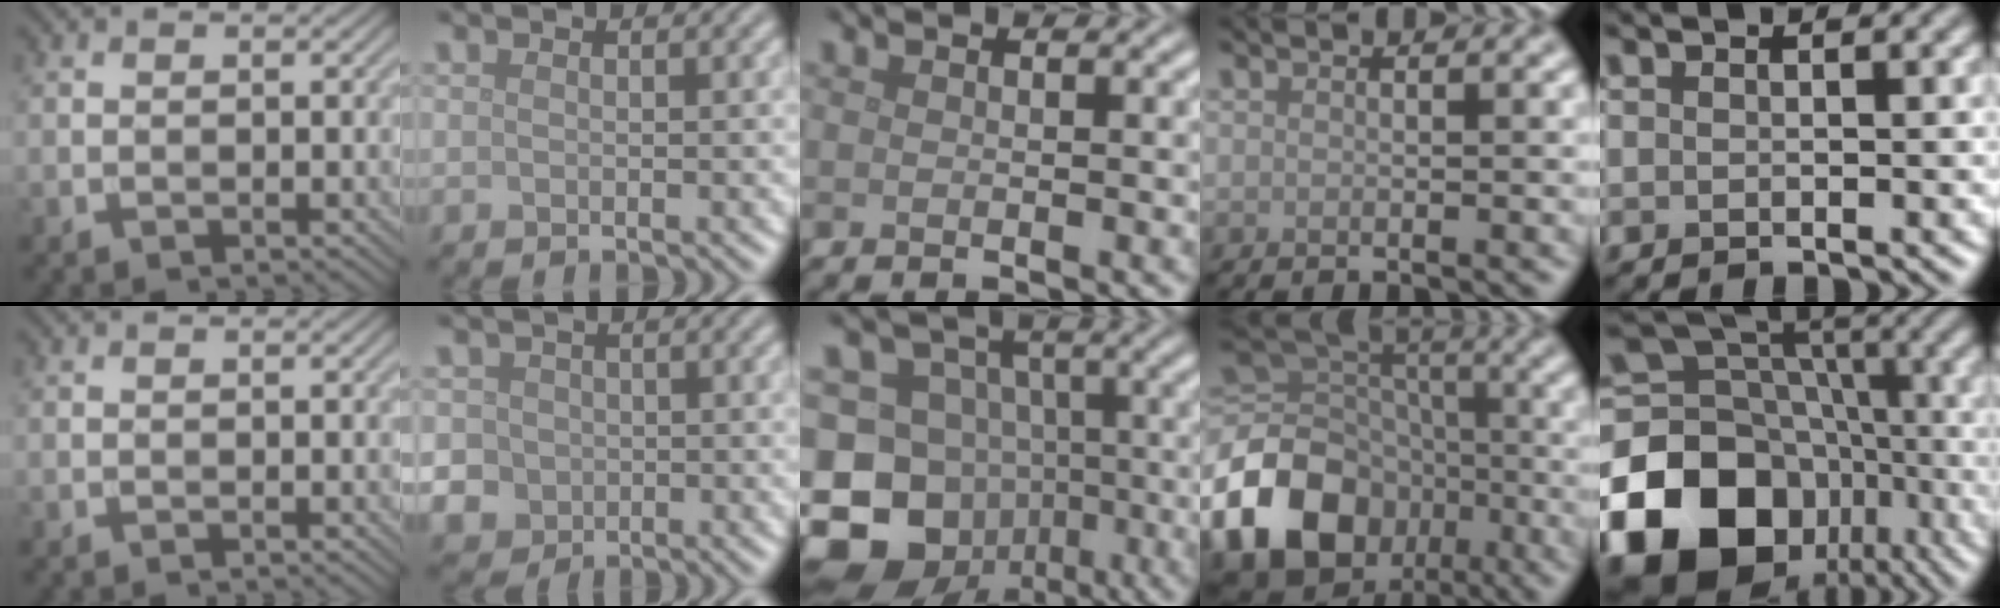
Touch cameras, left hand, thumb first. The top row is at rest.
{"index": {"total": 5.0, "force": [-0.3, 4.7, 1.6], "torque": [-0.023, 0.015, -0.022]}, "middle": {"total": 17.5, "force": [-7.0, 14.7, 6.3], "torque": [-0.142, -0.027, -0.119]}, "ring": {"total": 21.3, "force": [-10.4, 16.2, 9.2], "torque": [-0.196, -0.037, -0.181]}, "little": {"total": 20.0, "force": [-8.6, 15.3, 9.6], "torque": [-0.203, -0.022, -0.137]}}